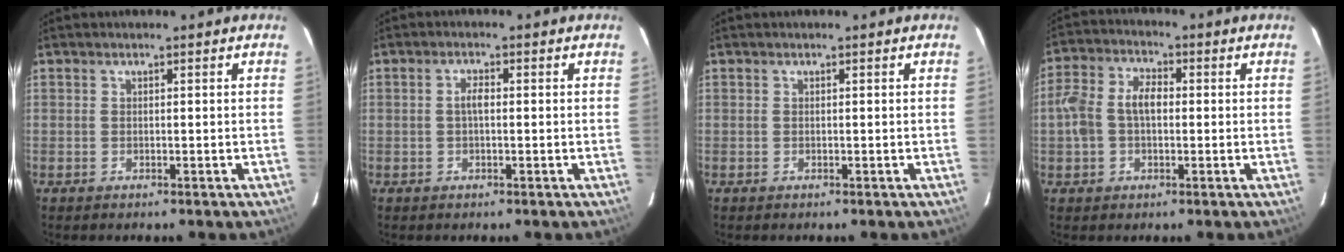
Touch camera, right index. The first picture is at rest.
{"total": 1.9, "force": [0.0, 0.7, 1.8], "torque": [-0.035, 0.007, -0.002]}
{"total": 0.0}
{"total": 7.8, "force": [-0.2, 5.1, 5.9], "torque": [-0.127, 0.021, -0.004]}